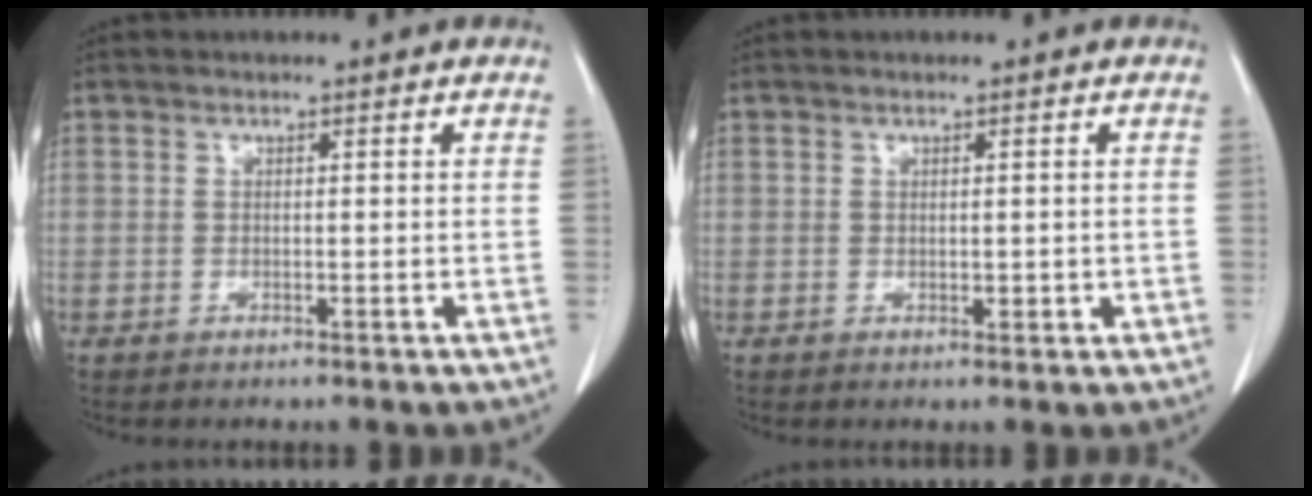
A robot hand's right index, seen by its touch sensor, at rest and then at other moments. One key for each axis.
{"total": 1.3, "fx": -0.1, "fy": 0.7, "fz": 1.1, "tx": -0.015, "ty": -0.002, "tz": 0.002}